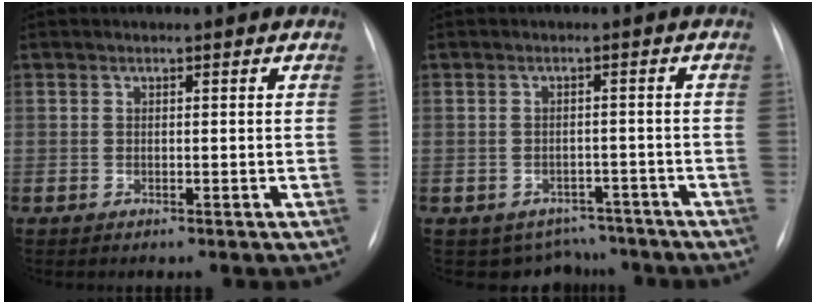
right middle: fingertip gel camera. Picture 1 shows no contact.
{"total": 5.9, "force": [-5.0, 3.1, -0.5], "torque": [0.021, 0.021, -0.060]}